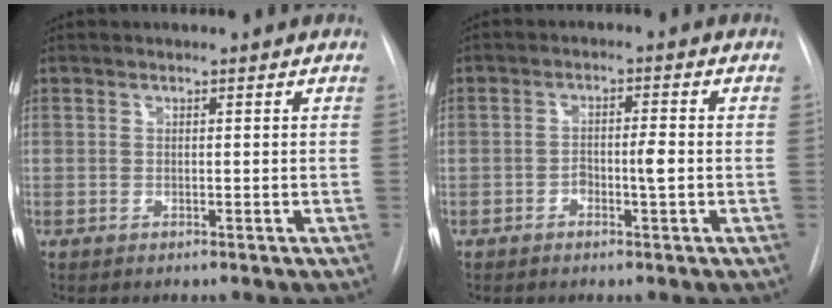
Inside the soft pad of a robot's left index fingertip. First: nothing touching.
{"total": 2.8, "force": [-1.3, 0.5, 2.5], "torque": [-0.041, -0.001, -0.022]}